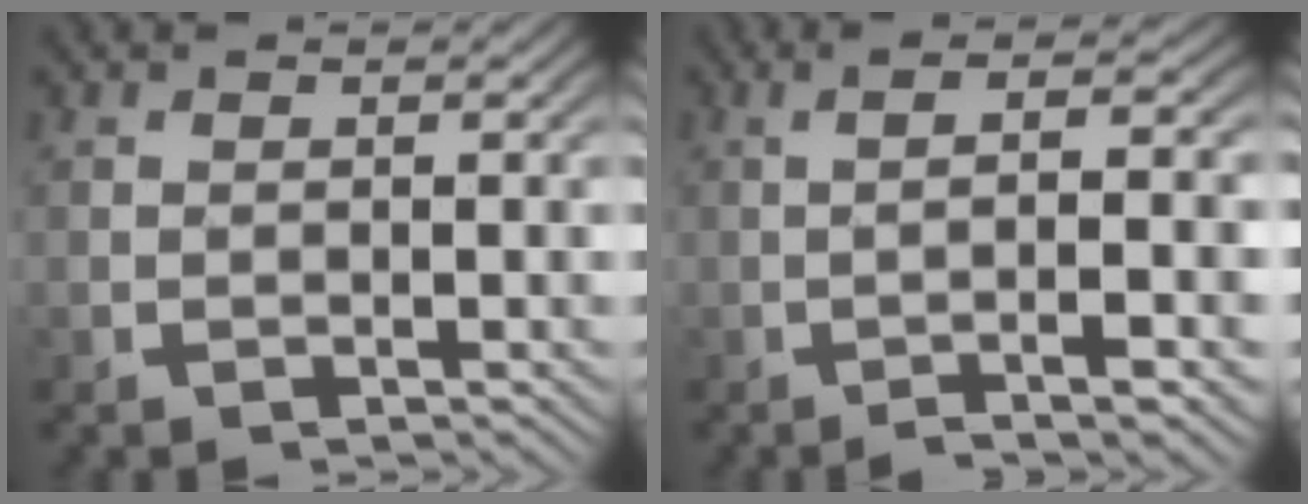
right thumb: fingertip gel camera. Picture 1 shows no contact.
{"total": 6.4, "force": [-1.2, 1.4, 6.1], "torque": [-0.092, 0.014, -0.022]}